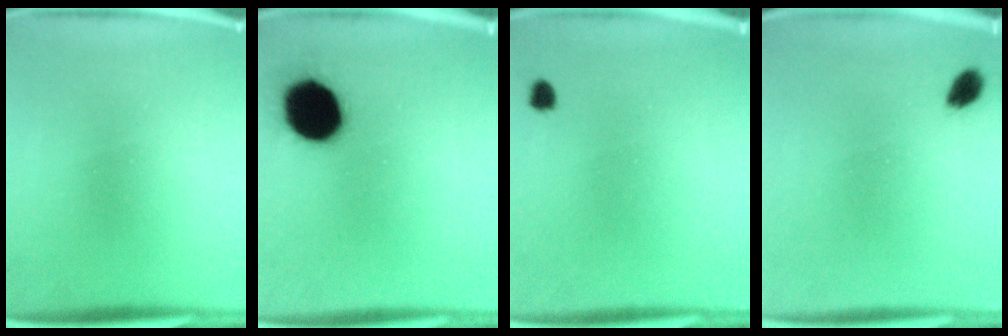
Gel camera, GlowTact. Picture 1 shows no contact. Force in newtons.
{"total": 18.7}
{"total": 1.4}
{"total": 2.6}